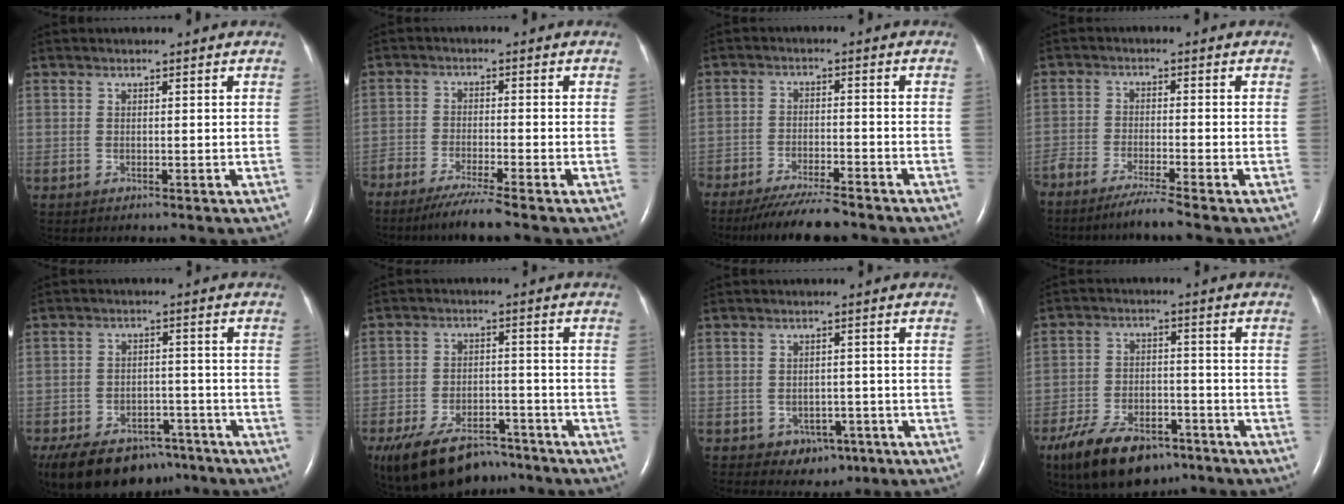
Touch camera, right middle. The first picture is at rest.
{"total": 6.2, "force": [-5.1, -0.8, 3.5], "torque": [-0.056, -0.019, -0.091]}
{"total": 9.4, "force": [-8.2, 1.0, 4.4], "torque": [-0.069, -0.023, -0.133]}
{"total": 6.3, "force": [-5.2, -1.0, 3.3], "torque": [-0.049, -0.019, -0.093]}
{"total": 16.0, "force": [-11.5, 8.5, 7.2], "torque": [-0.159, -0.007, -0.164]}
{"total": 14.4, "force": [-11.0, 6.5, 6.6], "torque": [-0.131, 0.001, -0.170]}
{"total": 4.2, "force": [-2.0, 3.3, 1.7], "torque": [-0.014, 0.010, -0.014]}
{"total": 13.1, "force": [-9.1, 6.1, 7.3], "torque": [-0.138, -0.008, -0.151]}